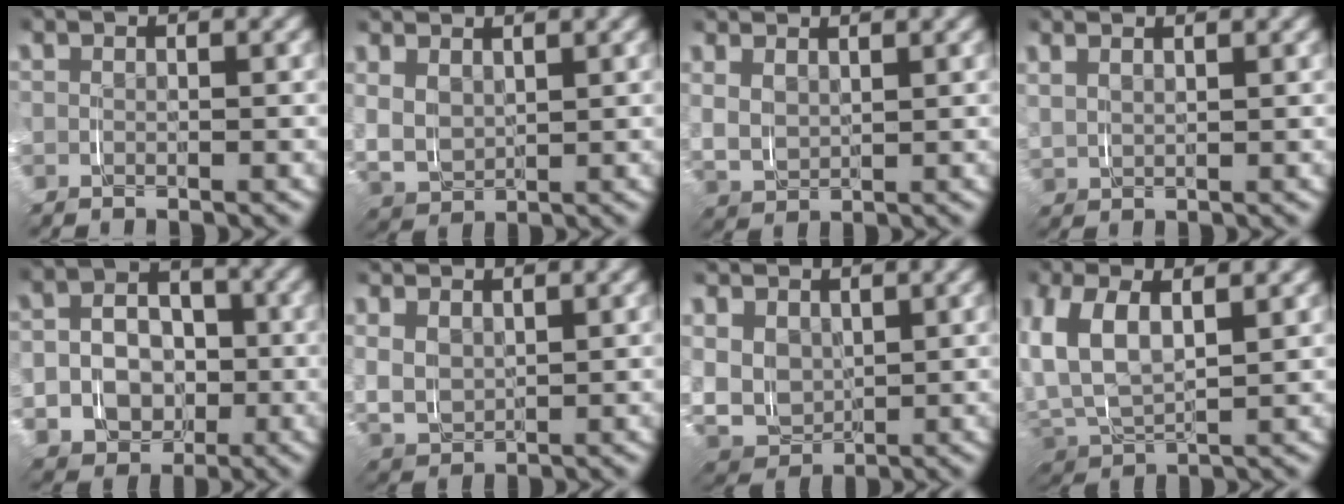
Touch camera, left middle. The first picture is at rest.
{"total": 4.1, "force": [2.4, 3.2, 0.8], "torque": [-0.034, -0.007, 0.039]}
{"total": 2.6, "force": [2.3, 1.1, 0.0], "torque": [-0.010, -0.001, 0.042]}
{"total": 2.0, "force": [2.0, -0.1, 0.1], "torque": [0.001, 0.004, 0.036]}
{"total": 5.2, "force": [-1.6, 4.8, 1.3], "torque": [0.011, -0.023, -0.025]}
{"total": 3.5, "force": [2.4, 2.5, 0.4], "torque": [-0.021, -0.004, 0.039]}
{"total": 6.0, "force": [2.2, 5.4, 1.6], "torque": [-0.045, -0.024, 0.035]}
{"total": 4.4, "force": [1.9, 3.0, 2.6], "torque": [-0.083, -0.012, 0.033]}